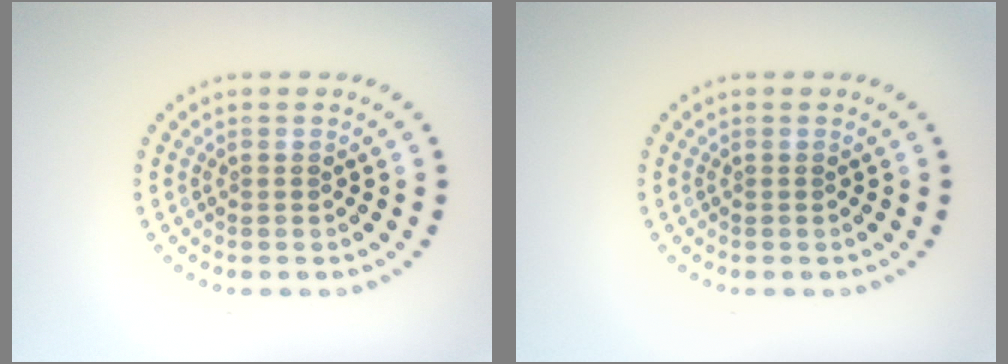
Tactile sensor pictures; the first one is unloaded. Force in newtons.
{"total": 0.0}